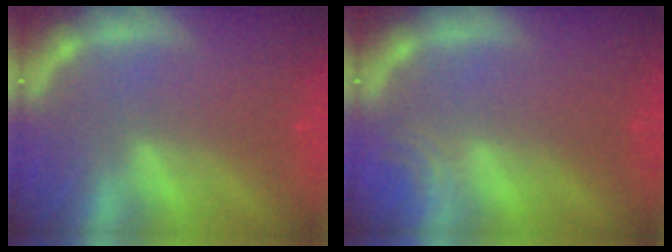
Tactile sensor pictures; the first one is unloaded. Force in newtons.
{"total": 1.5}